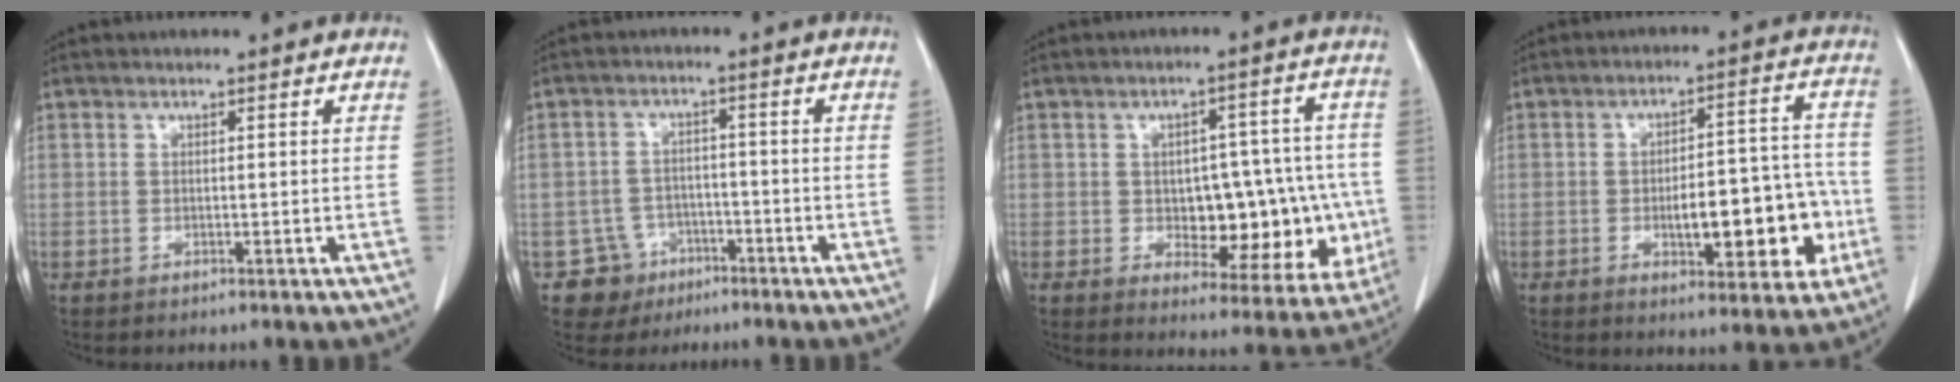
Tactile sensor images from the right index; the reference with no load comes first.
{"total": 5.6, "force": [-3.0, 4.8, -0.1], "torque": [0.008, 0.012, -0.046]}
{"total": 14.6, "force": [-2.2, 7.5, 12.4], "torque": [-0.138, 0.030, -0.006]}
{"total": 12.5, "force": [-3.1, 4.4, 11.3], "torque": [-0.148, 0.027, -0.035]}